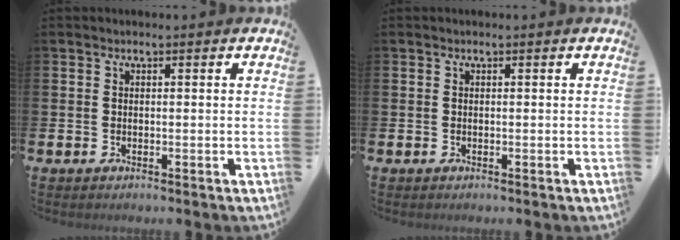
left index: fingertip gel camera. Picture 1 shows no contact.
{"total": 0.0}